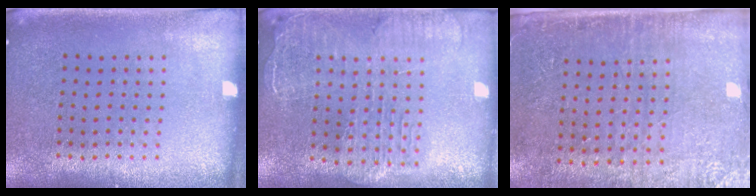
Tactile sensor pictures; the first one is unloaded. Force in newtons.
{"total": 2.5, "press": 2.2, "slide": 1.2}
{"total": 3.0, "press": 2.6, "slide": 1.4}